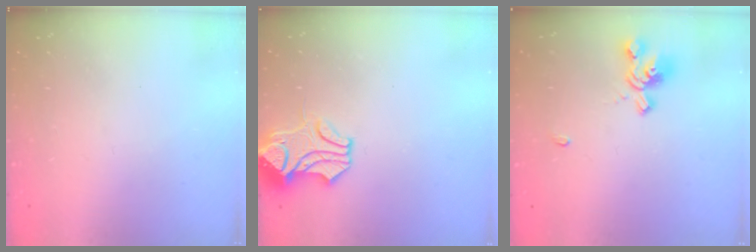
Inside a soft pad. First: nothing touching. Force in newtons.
{"total": 1.6, "press": 1.0, "slide": 1.2}
{"total": 1.4, "press": 0.9, "slide": 1.1}